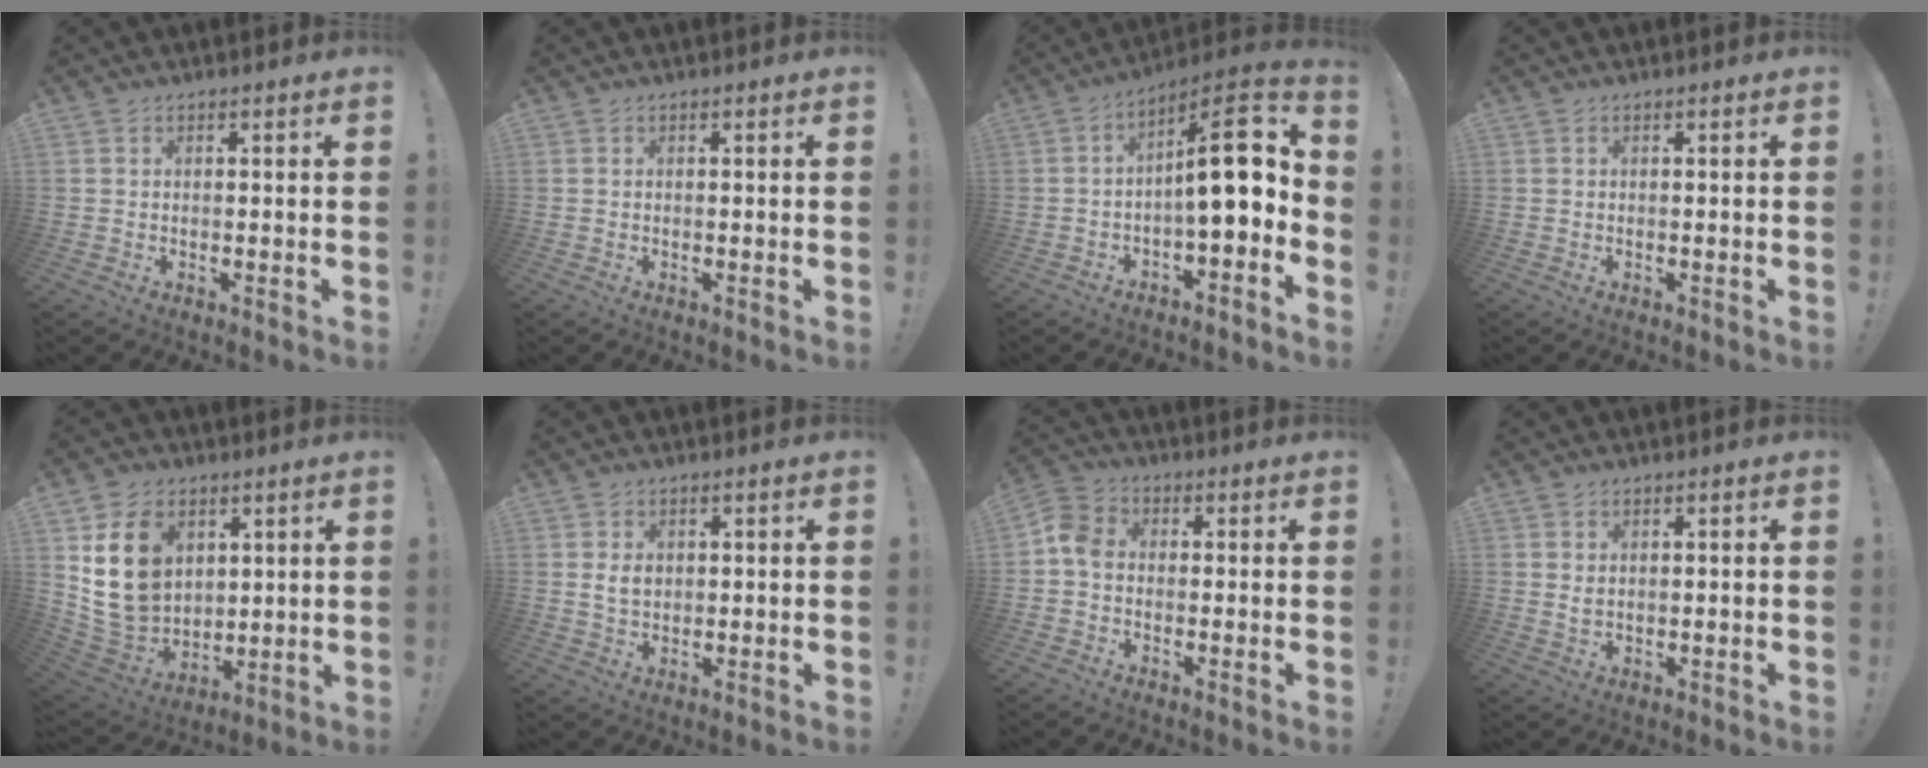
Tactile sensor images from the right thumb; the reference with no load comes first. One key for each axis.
{"total": 0.0}
{"total": 14.6, "fx": 0.6, "fy": 4.7, "fz": 13.8, "tx": -0.192, "ty": 0.001, "tz": 0.009}
{"total": 0.0}
{"total": 16.7, "fx": 6.5, "fy": 12.7, "fz": 8.8, "tx": -0.175, "ty": -0.028, "tz": 0.125}
{"total": 4.1, "fx": 0.9, "fy": 3.2, "fz": 2.4, "tx": -0.031, "ty": -0.001, "tz": 0.014}
{"total": 6.4, "fx": -0.8, "fy": 4.6, "fz": 4.4, "tx": -0.088, "ty": 0.015, "tz": -0.009}
{"total": 2.0, "fx": 1.1, "fy": 1.4, "fz": 1.0, "tx": -0.014, "ty": 0.001, "tz": 0.019}